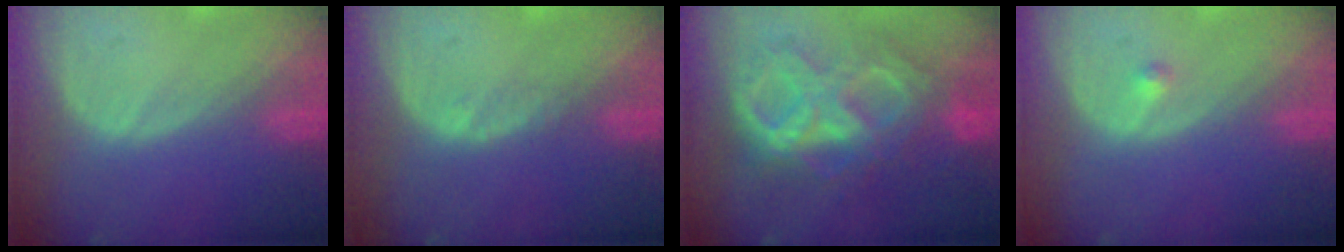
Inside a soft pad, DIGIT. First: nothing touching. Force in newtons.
{"total": 0.8, "press": 0.7, "slide": 0.5}
{"total": 10.6, "press": 10.6, "slide": 1.0}
{"total": 0.8, "press": 0.8, "slide": 0.2}